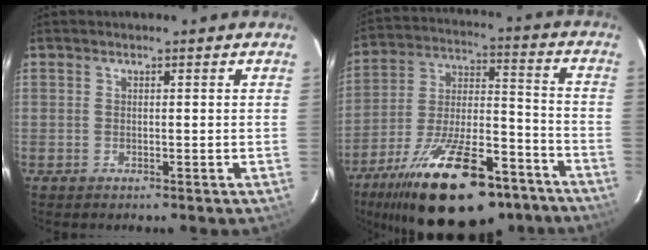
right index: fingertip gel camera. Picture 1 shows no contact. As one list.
[{"total": 28.5, "force": [-19.2, 11.1, 17.9], "torque": [-0.321, -0.010, -0.283]}]